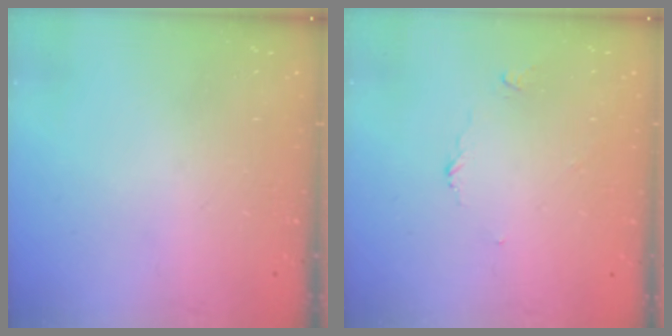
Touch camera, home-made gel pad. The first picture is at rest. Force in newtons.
{"total": 3.5, "press": 3.4, "slide": 0.4}